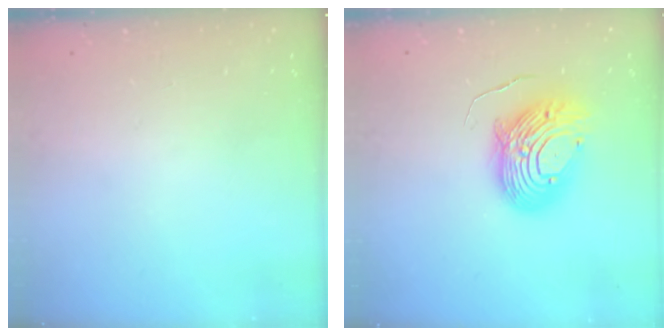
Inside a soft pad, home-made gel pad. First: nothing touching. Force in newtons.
{"total": 12.1, "press": 12.0, "slide": 1.2}